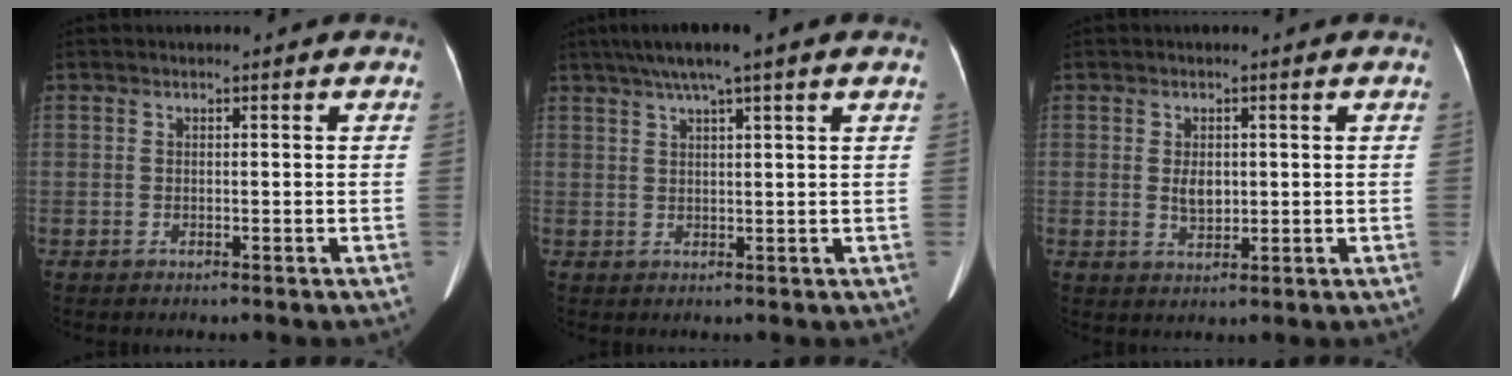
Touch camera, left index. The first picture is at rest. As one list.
[{"total": 7.5, "force": [5.3, -0.6, 5.3], "torque": [-0.089, 0.034, 0.086]}, {"total": 2.8, "force": [0.5, 1.7, 2.2], "torque": [-0.042, 0.001, 0.015]}]